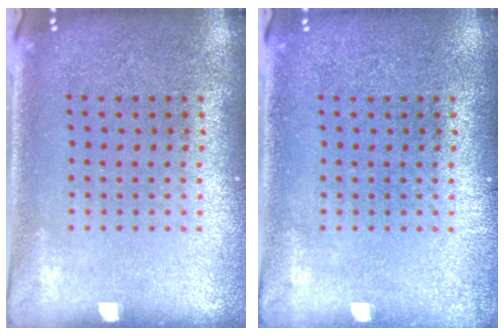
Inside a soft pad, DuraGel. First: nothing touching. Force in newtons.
{"total": 0.7, "press": 0.7, "slide": 0.0}